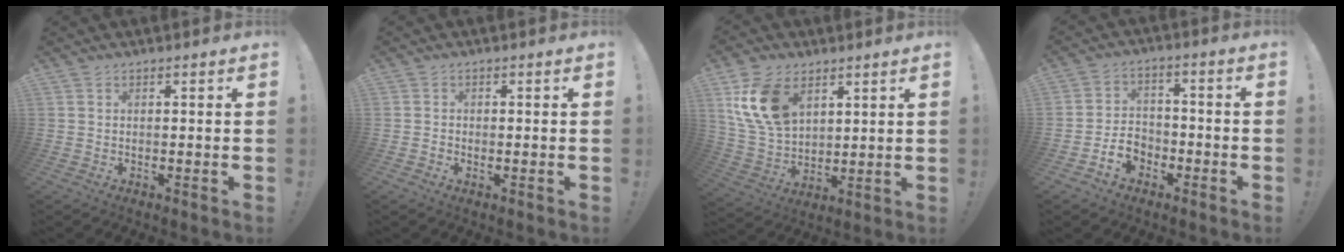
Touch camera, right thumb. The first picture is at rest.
{"total": 0.8, "force": [-0.4, 0.6, 0.2], "torque": [-0.002, 0.001, -0.007]}
{"total": 15.8, "force": [7.0, 10.2, 9.9], "torque": [-0.192, -0.021, 0.135]}
{"total": 8.0, "force": [-4.7, 5.7, 3.2], "torque": [-0.061, 0.030, -0.081]}